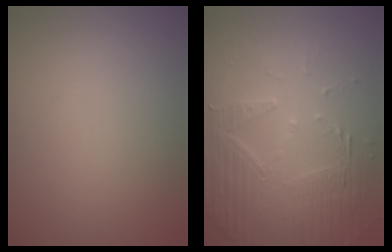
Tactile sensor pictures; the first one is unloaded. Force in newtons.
{"total": 5.9, "press": 4.7, "slide": 3.6}